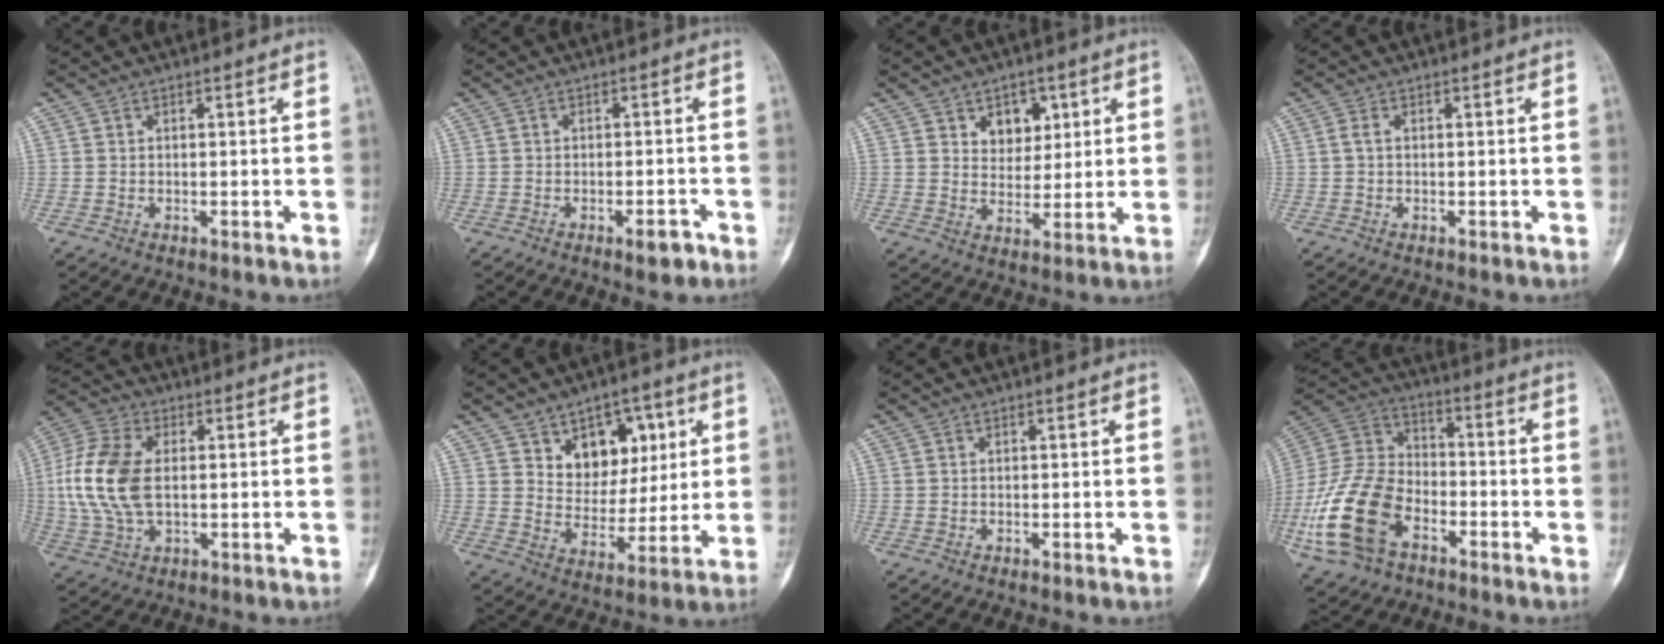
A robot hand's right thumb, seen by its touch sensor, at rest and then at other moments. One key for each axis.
{"total": 3.1, "fx": -1.9, "fy": 1.1, "fz": 2.3, "tx": -0.028, "ty": 0.010, "tz": -0.025}
{"total": 6.6, "fx": 3.0, "fy": 4.9, "fz": 3.3, "tx": -0.014, "ty": -0.016, "tz": 0.048}
{"total": 1.1, "fx": 0.0, "fy": 0.4, "fz": 1.0, "tx": -0.023, "ty": 0.000, "tz": -0.002}
{"total": 14.2, "fx": 0.6, "fy": 8.4, "fz": 11.4, "tx": -0.255, "ty": 0.008, "tz": 0.011}
{"total": 11.7, "fx": 4.9, "fy": 8.3, "fz": 6.5, "tx": -0.048, "ty": -0.025, "tz": 0.083}
{"total": 0.0}
{"total": 19.5, "fx": -7.7, "fy": 12.4, "fz": 13.0, "tx": -0.261, "ty": 0.040, "tz": -0.148}